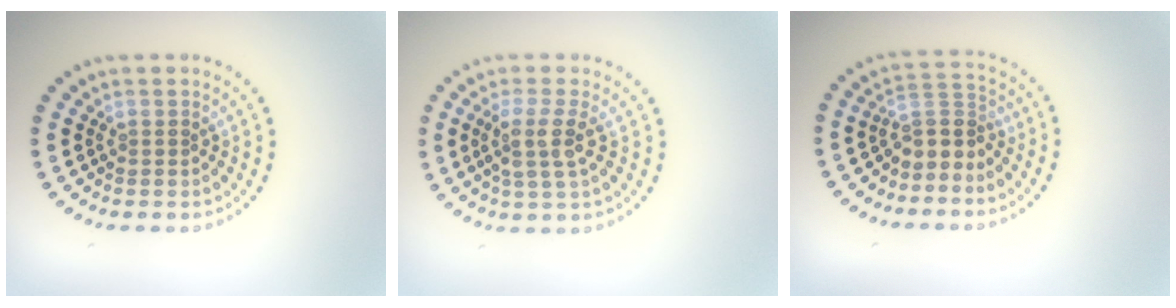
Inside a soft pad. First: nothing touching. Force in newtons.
{"total": 2.9, "press": 2.4, "slide": 1.7}
{"total": 2.7, "press": 2.0, "slide": 1.7}